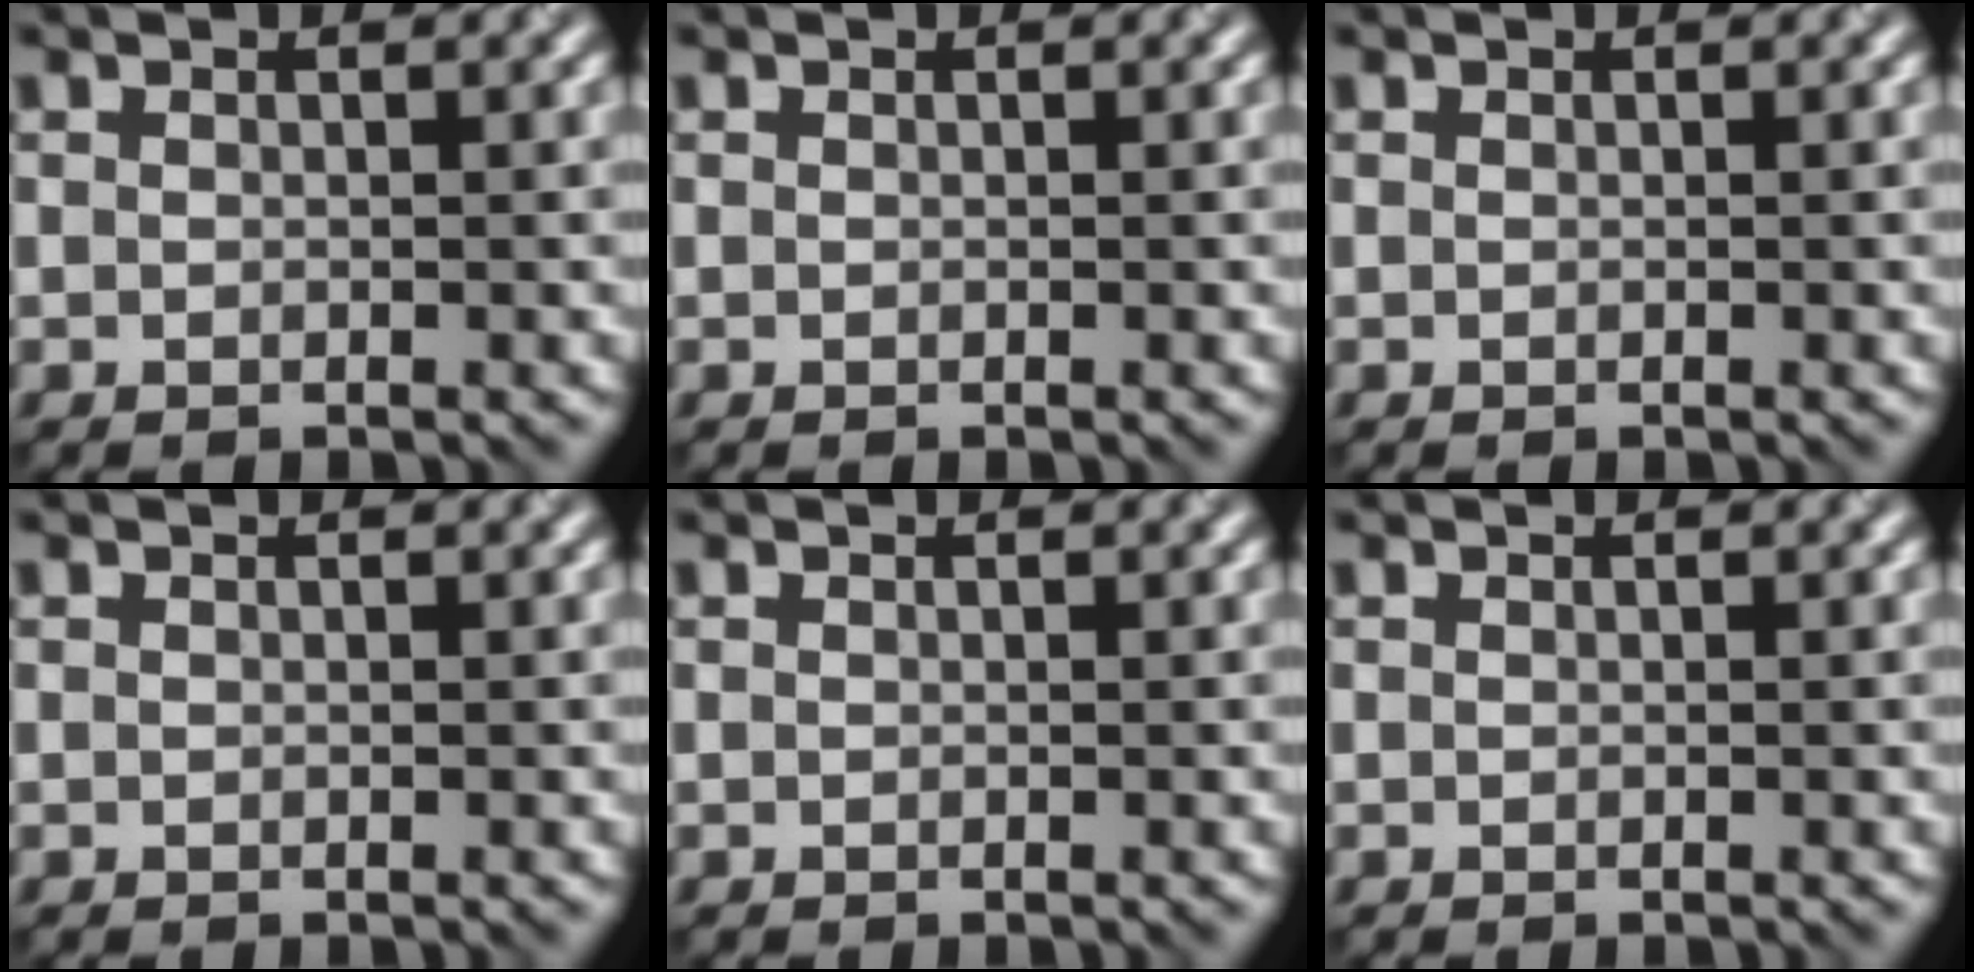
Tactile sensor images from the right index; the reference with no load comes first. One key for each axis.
{"total": 0.0}
{"total": 0.0}
{"total": 0.0}
{"total": 0.0}
{"total": 0.0}